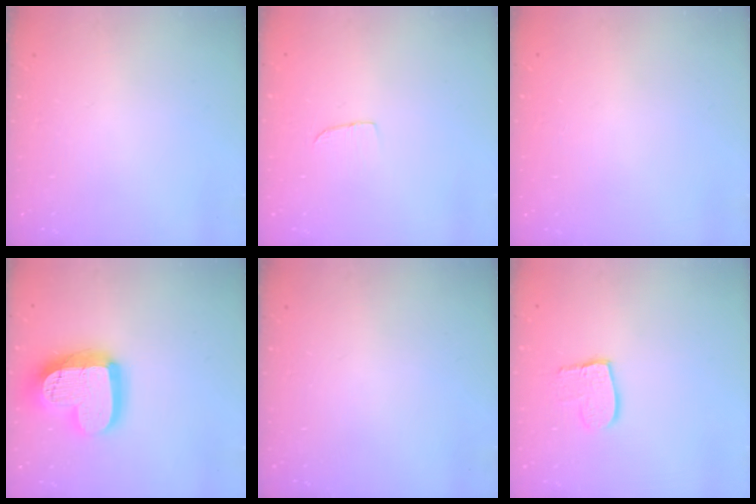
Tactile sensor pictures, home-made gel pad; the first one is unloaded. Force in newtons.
{"total": 4.2, "press": 4.2, "slide": 0.4}
{"total": 0.0}
{"total": 18.7, "press": 18.6, "slide": 1.5}
{"total": 0.0}
{"total": 9.9, "press": 9.9, "slide": 0.8}